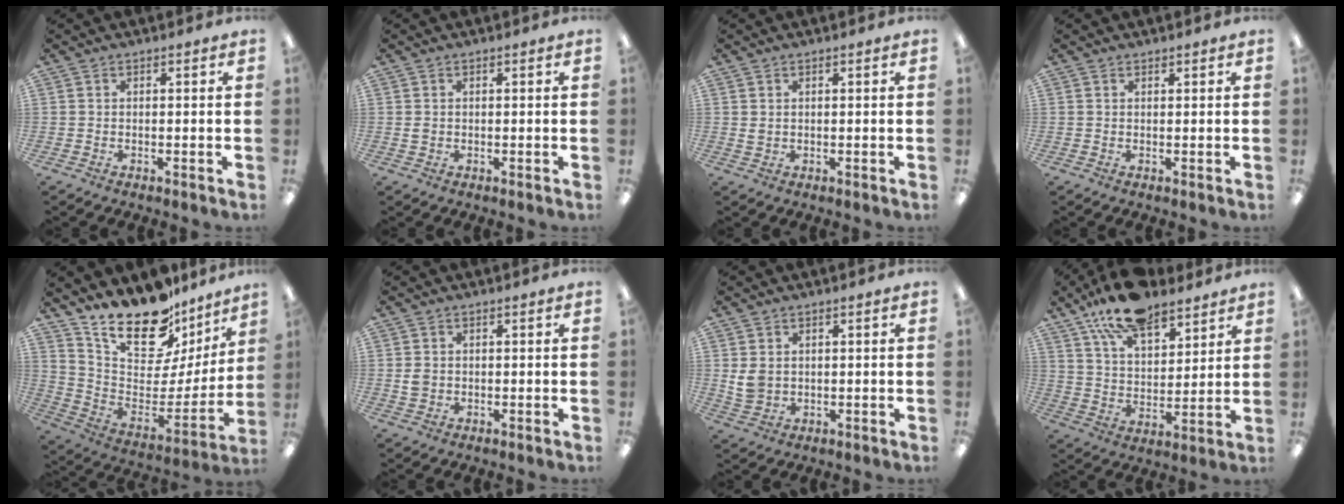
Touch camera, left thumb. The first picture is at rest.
{"total": 1.0, "force": [0.2, 0.8, 0.5], "torque": [-0.011, 0.004, 0.002]}
{"total": 1.2, "force": [0.5, 0.8, 0.6], "torque": [-0.014, 0.003, 0.009]}
{"total": 0.6, "force": [0.6, 0.2, 0.1], "torque": [-0.002, 0.000, 0.011]}
{"total": 21.1, "force": [17.0, 8.9, 8.6], "torque": [-0.149, -0.128, 0.301]}
{"total": 2.3, "force": [0.2, 1.9, 1.2], "torque": [-0.015, 0.001, 0.001]}
{"total": 4.7, "force": [1.3, 3.7, 2.6], "torque": [-0.049, 0.000, 0.025]}
{"total": 15.4, "force": [11.6, 6.8, 7.4], "torque": [-0.137, -0.056, 0.211]}